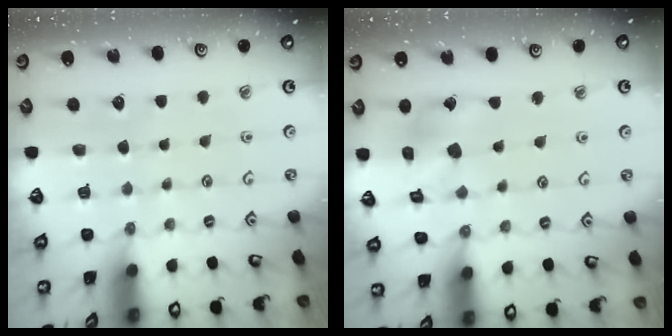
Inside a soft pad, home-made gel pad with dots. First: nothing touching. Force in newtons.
{"total": 9.6, "press": 9.5, "slide": 1.1}